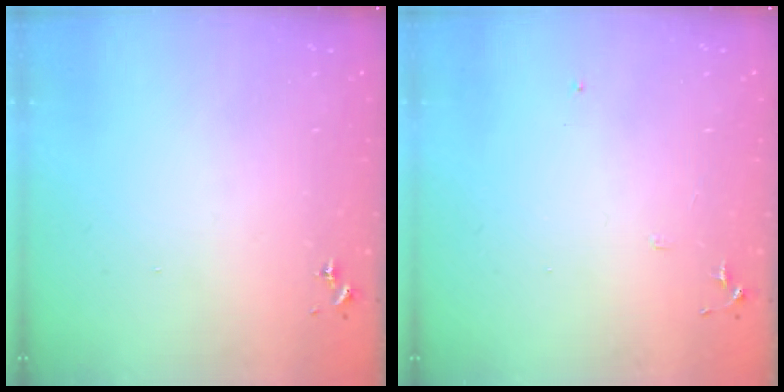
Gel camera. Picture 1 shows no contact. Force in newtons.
{"total": 5.6, "press": 5.6, "slide": 0.7}